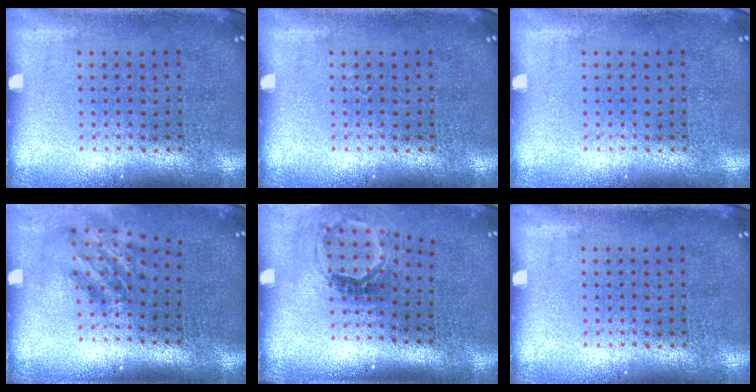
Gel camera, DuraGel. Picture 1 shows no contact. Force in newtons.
{"total": 0.0}
{"total": 0.0}
{"total": 1.9, "press": 1.2, "slide": 1.4}
{"total": 1.9, "press": 1.2, "slide": 1.4}
{"total": 0.0}